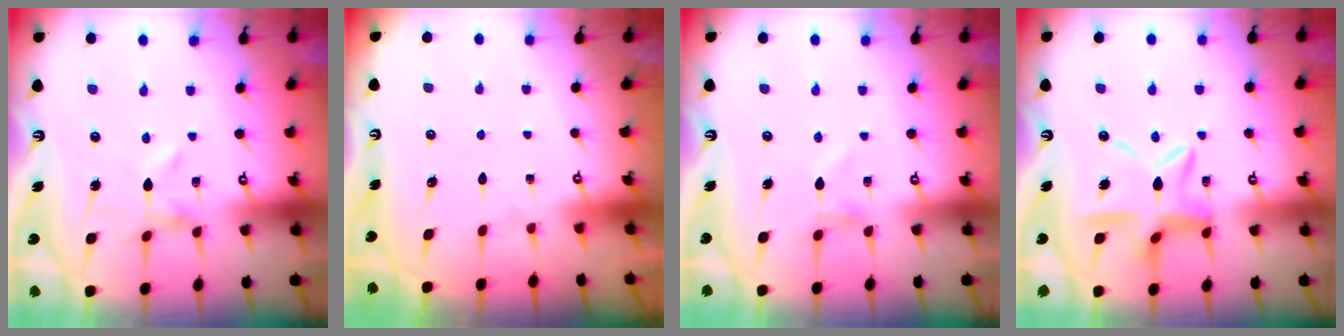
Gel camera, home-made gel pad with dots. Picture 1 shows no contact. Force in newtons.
{"total": 1.8, "press": 1.8, "slide": 0.1}
{"total": 1.6, "press": 1.6, "slide": 0.2}
{"total": 12.0, "press": 12.0, "slide": 1.0}